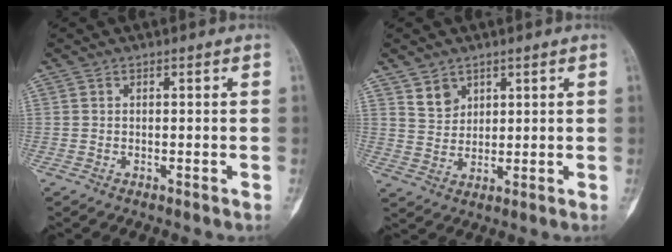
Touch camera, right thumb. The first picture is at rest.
{"total": 4.0, "force": [2.7, 2.8, 1.1], "torque": [-0.002, -0.024, 0.057]}